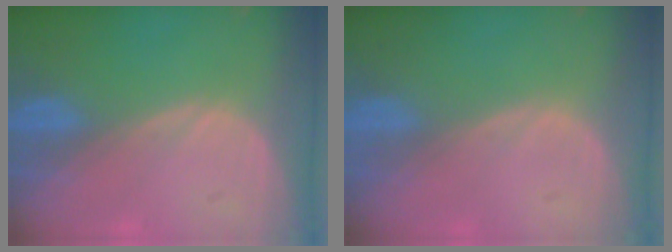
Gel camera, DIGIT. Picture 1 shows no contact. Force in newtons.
{"total": 0.0}